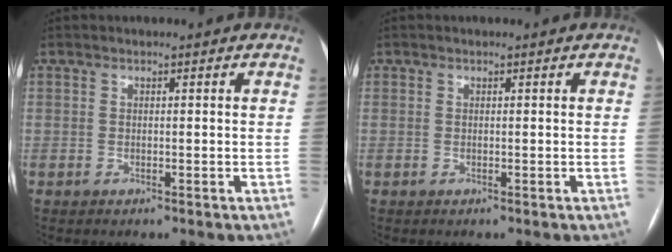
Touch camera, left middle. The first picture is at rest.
{"total": 0.0}